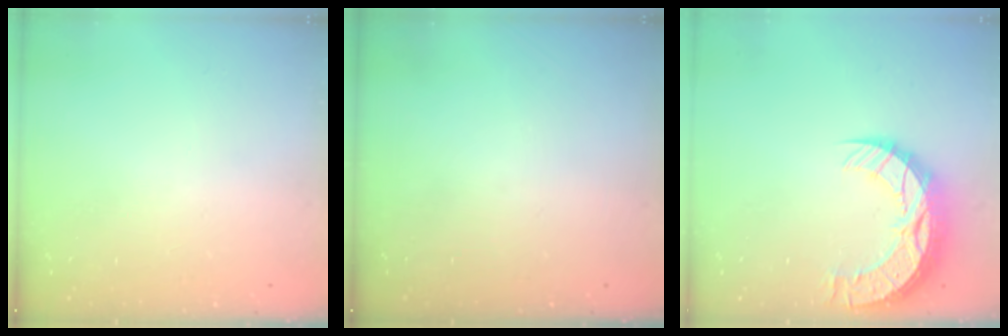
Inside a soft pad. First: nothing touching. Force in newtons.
{"total": 0.0}
{"total": 13.3, "press": 13.3, "slide": 0.9}